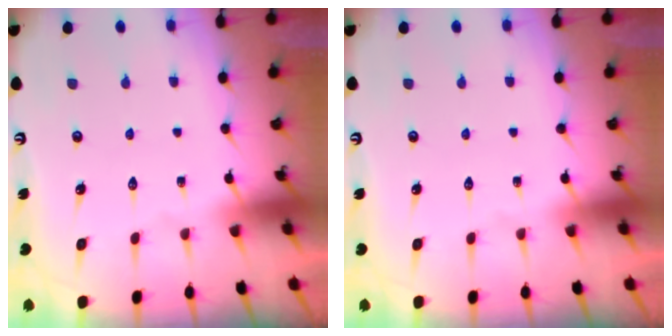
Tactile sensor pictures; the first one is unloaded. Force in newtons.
{"total": 0.0}